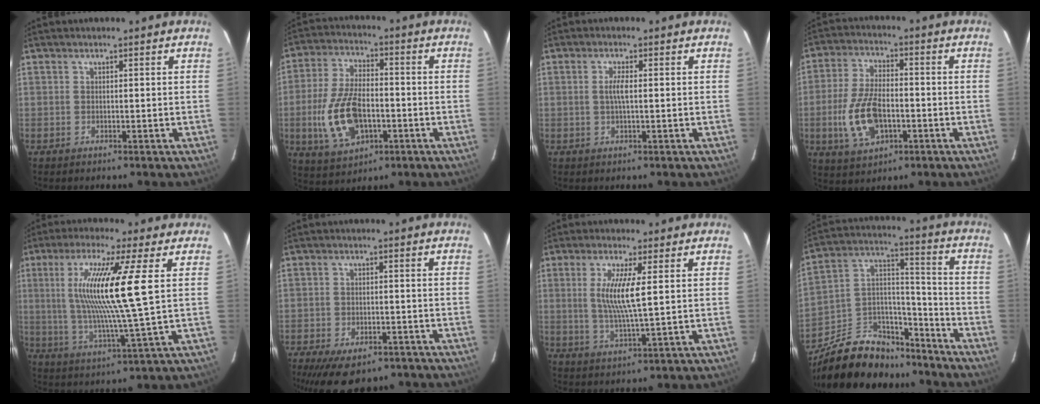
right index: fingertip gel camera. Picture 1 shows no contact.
{"total": 14.5, "force": [-3.6, 8.0, 11.6], "torque": [-0.248, -0.001, -0.053]}
{"total": 2.4, "force": [0.1, 0.2, 2.4], "torque": [-0.047, 0.000, 0.002]}
{"total": 12.1, "force": [-3.3, 6.5, 9.7], "torque": [-0.207, -0.001, -0.052]}
{"total": 15.3, "force": [3.5, -0.4, 14.9], "torque": [-0.269, -0.007, 0.071]}
{"total": 13.9, "force": [-10.3, 6.3, 7.0], "torque": [-0.156, -0.015, -0.147]}
{"total": 7.5, "force": [1.4, 0.3, 7.4], "torque": [-0.147, -0.010, 0.030]}
{"total": 20.8, "force": [-15.2, 11.1, 8.9], "torque": [-0.190, 0.068, -0.226]}